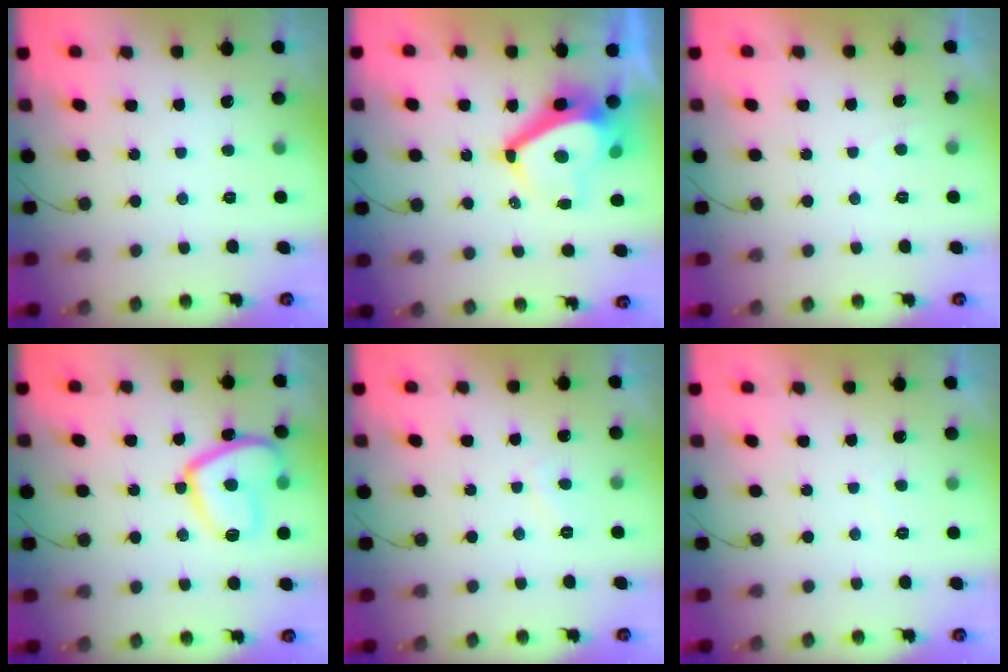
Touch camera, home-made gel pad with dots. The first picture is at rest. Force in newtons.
{"total": 11.1, "press": 11.1, "slide": 0.9}
{"total": 0.5, "press": 0.1, "slide": 0.5}
{"total": 12.4, "press": 12.4, "slide": 0.6}
{"total": 1.8, "press": 1.6, "slide": 0.6}
{"total": 0.5, "press": 0.3, "slide": 0.5}